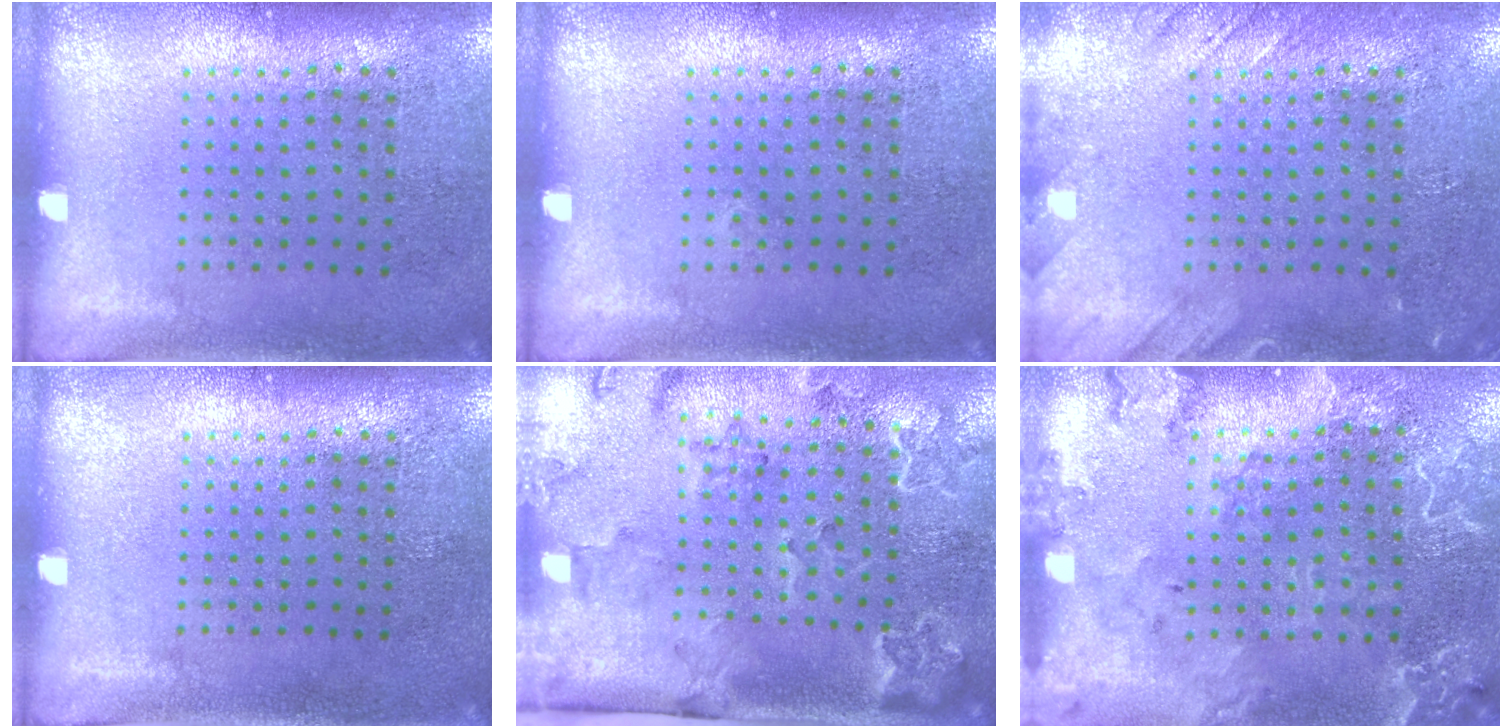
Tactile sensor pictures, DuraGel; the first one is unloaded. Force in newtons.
{"total": 0.0}
{"total": 2.0, "press": 2.0, "slide": 0.2}
{"total": 0.0}
{"total": 2.3, "press": 2.3, "slide": 0.1}
{"total": 2.4, "press": 2.3, "slide": 0.6}